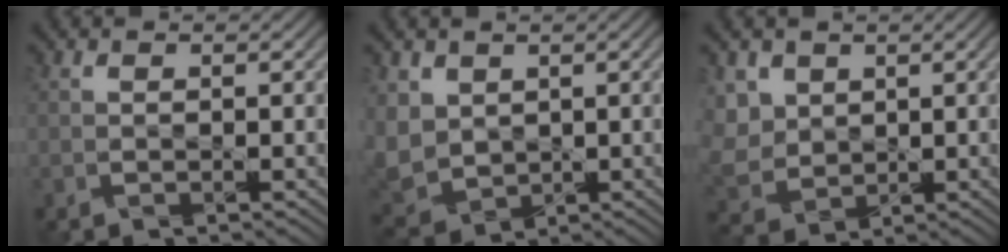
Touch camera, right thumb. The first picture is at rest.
{"total": 5.4, "force": [0.9, 4.5, 3.0], "torque": [-0.104, -0.014, 0.020]}
{"total": 4.1, "force": [1.7, 3.4, 1.3], "torque": [-0.052, -0.010, 0.041]}